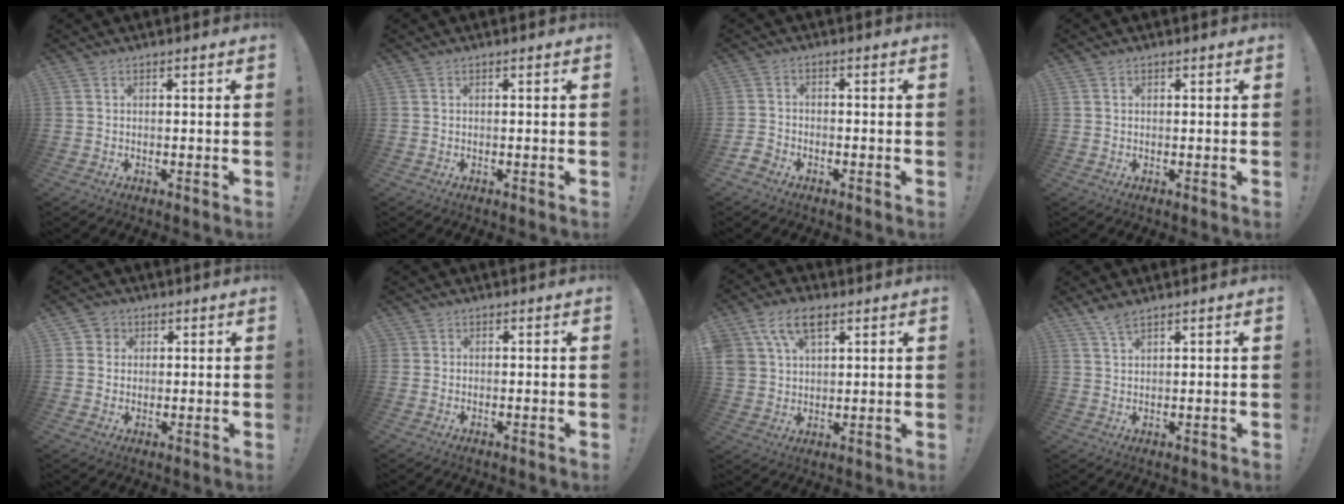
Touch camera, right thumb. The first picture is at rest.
{"total": 0.0}
{"total": 3.1, "force": [-2.4, 1.8, 1.0], "torque": [-0.033, 0.007, -0.046]}
{"total": 0.6, "force": [0.3, 0.5, 0.0], "torque": [0.005, -0.002, 0.005]}
{"total": 4.1, "force": [0.9, 3.9, 0.8], "torque": [-0.012, 0.000, 0.018]}
{"total": 1.1, "force": [0.4, 1.0, 0.0], "torque": [-0.009, 0.004, 0.008]}
{"total": 10.4, "force": [5.8, 6.5, 5.7], "torque": [-0.104, -0.010, 0.112]}
{"total": 3.9, "force": [3.0, 0.9, 2.3], "torque": [-0.046, -0.013, 0.054]}